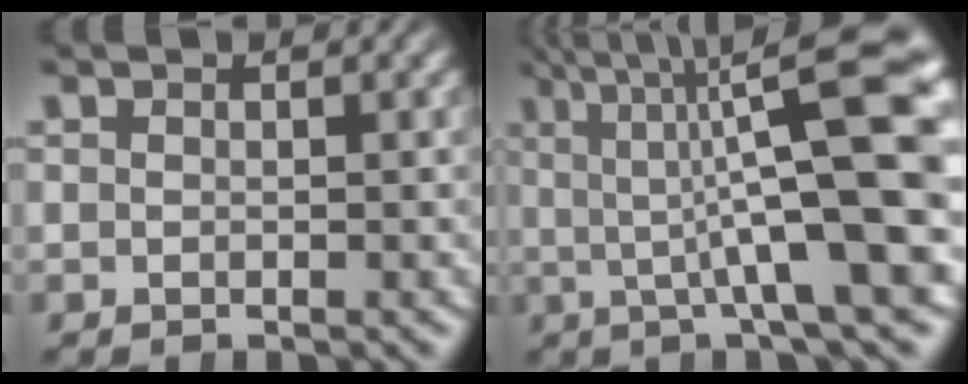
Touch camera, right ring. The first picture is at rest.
{"total": 11.1, "force": [2.2, 2.3, 10.6], "torque": [-0.118, 0.017, 0.030]}